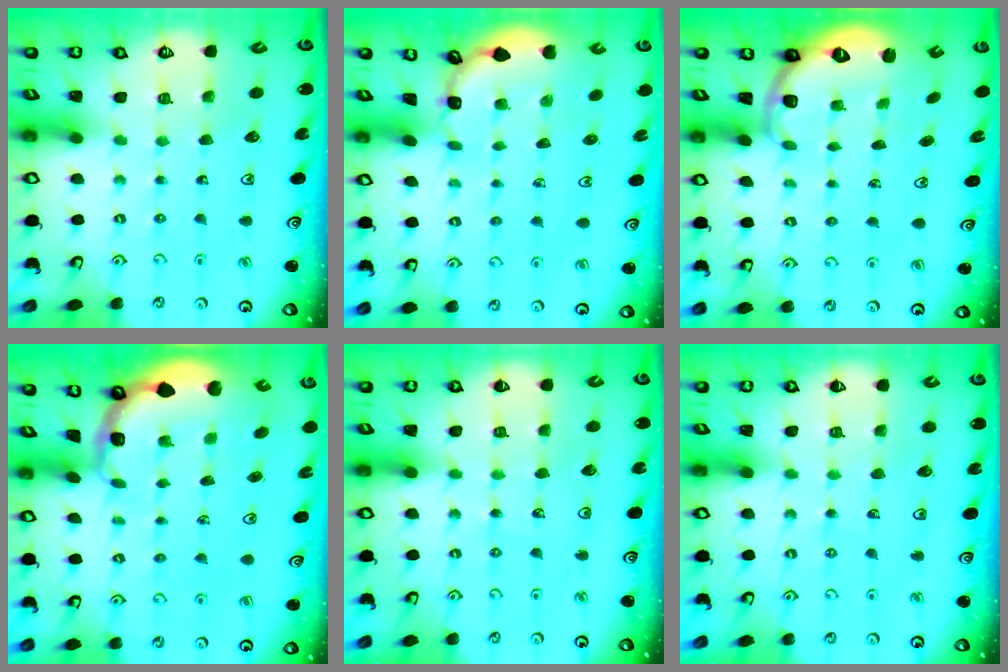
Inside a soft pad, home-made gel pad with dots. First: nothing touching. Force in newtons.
{"total": 1.2, "press": 1.2, "slide": 0.1}
{"total": 2.5, "press": 2.0, "slide": 1.6}
{"total": 2.3, "press": 2.2, "slide": 0.7}
{"total": 3.4, "press": 3.2, "slide": 1.3}
{"total": 3.9, "press": 3.5, "slide": 1.8}